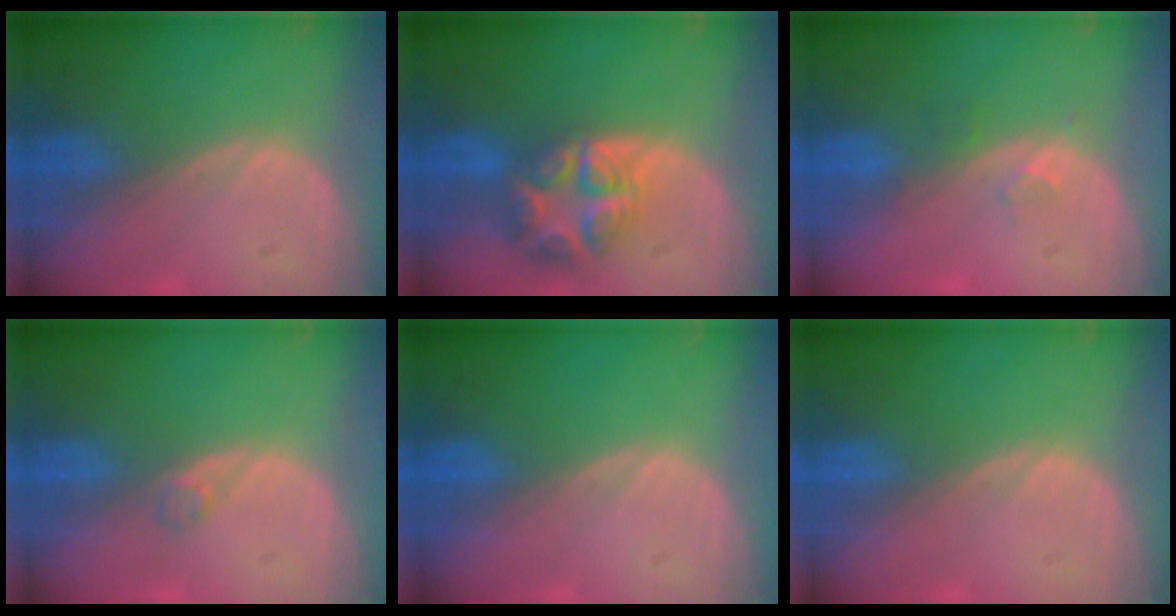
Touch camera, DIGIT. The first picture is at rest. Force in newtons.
{"total": 8.2, "press": 7.2, "slide": 4.1}
{"total": 1.9, "press": 1.6, "slide": 1.0}
{"total": 1.2, "press": 1.2, "slide": 0.1}
{"total": 0.0}
{"total": 0.0}